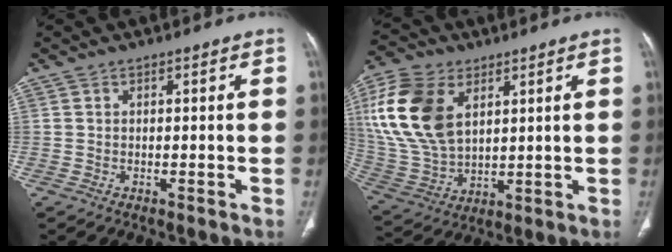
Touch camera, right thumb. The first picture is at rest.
{"total": 19.0, "force": [6.3, 11.7, 13.6], "torque": [-0.278, -0.017, 0.128]}